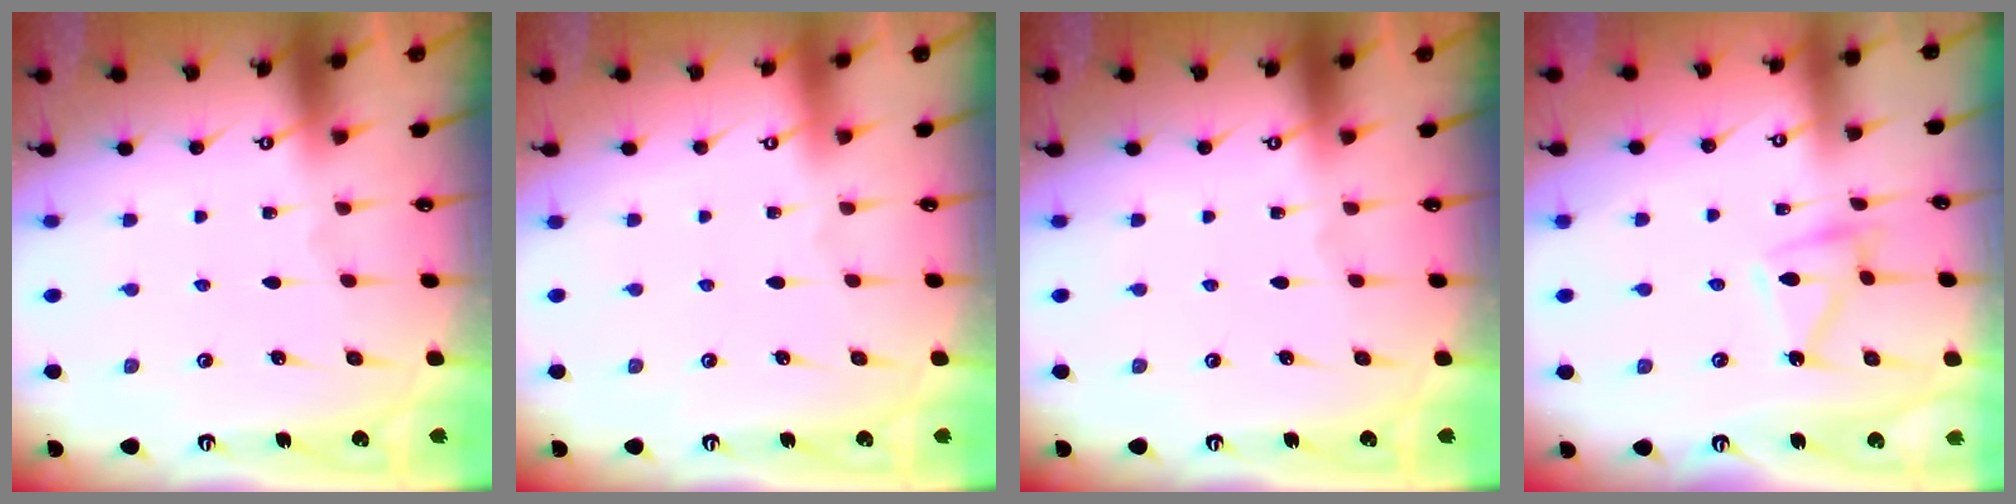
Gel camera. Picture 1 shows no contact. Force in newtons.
{"total": 3.8, "press": 3.8, "slide": 0.1}
{"total": 0.0}
{"total": 8.7, "press": 8.7, "slide": 0.3}